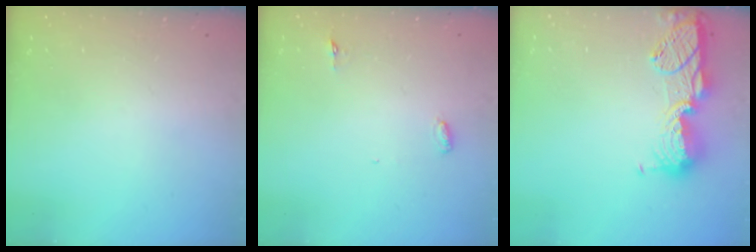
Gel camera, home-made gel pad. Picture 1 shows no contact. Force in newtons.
{"total": 3.0, "press": 2.8, "slide": 0.9}
{"total": 16.3, "press": 15.3, "slide": 5.7}